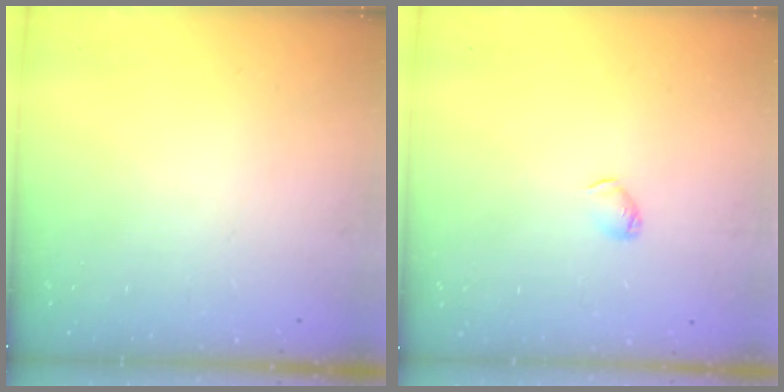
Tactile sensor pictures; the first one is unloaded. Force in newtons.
{"total": 2.5, "press": 2.5, "slide": 0.4}